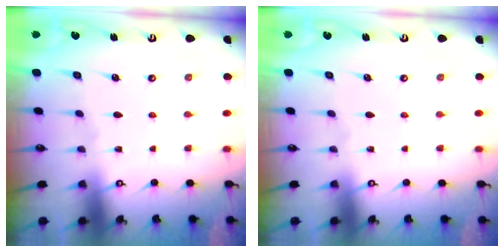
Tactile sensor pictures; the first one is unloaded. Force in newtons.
{"total": 0.0}